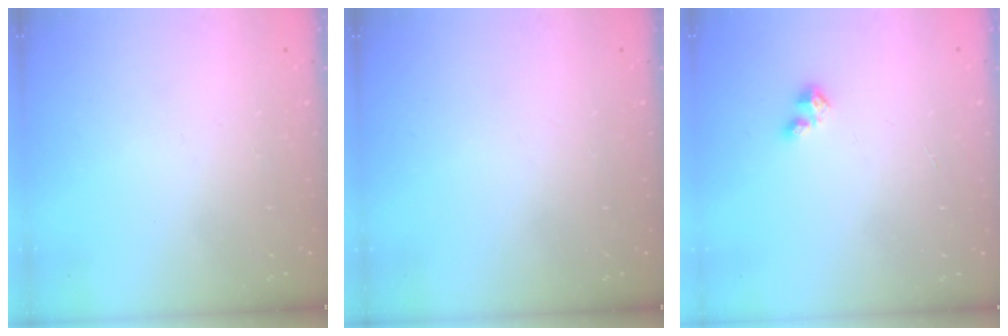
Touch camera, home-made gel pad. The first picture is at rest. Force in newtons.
{"total": 0.0}
{"total": 2.1, "press": 2.1, "slide": 0.2}